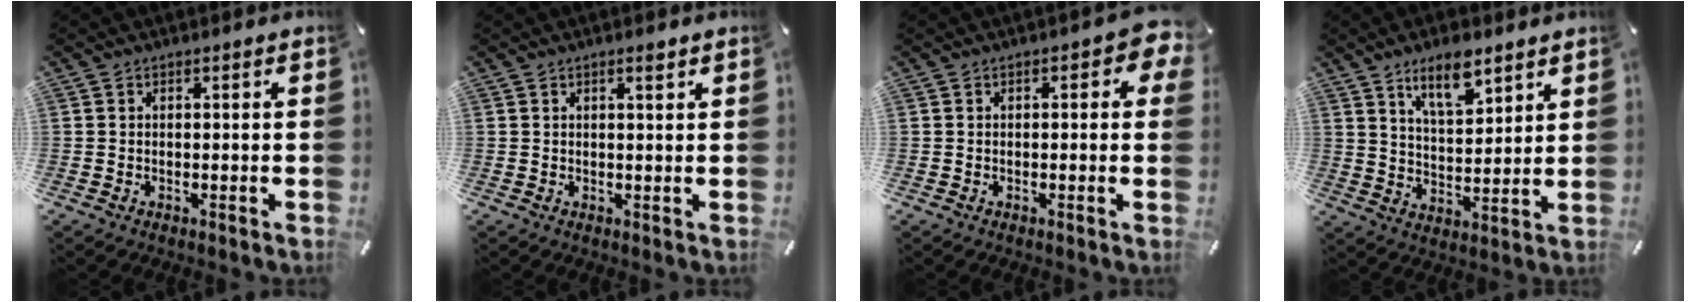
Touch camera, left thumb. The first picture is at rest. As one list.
[{"total": 1.4, "force": [1.0, 0.2, 1.0], "torque": [-0.013, -0.004, 0.015]}, {"total": 3.6, "force": [0.7, 2.0, 3.0], "torque": [-0.034, 0.002, 0.006]}, {"total": 10.4, "force": [7.5, 4.4, 5.8], "torque": [-0.092, -0.034, 0.132]}]